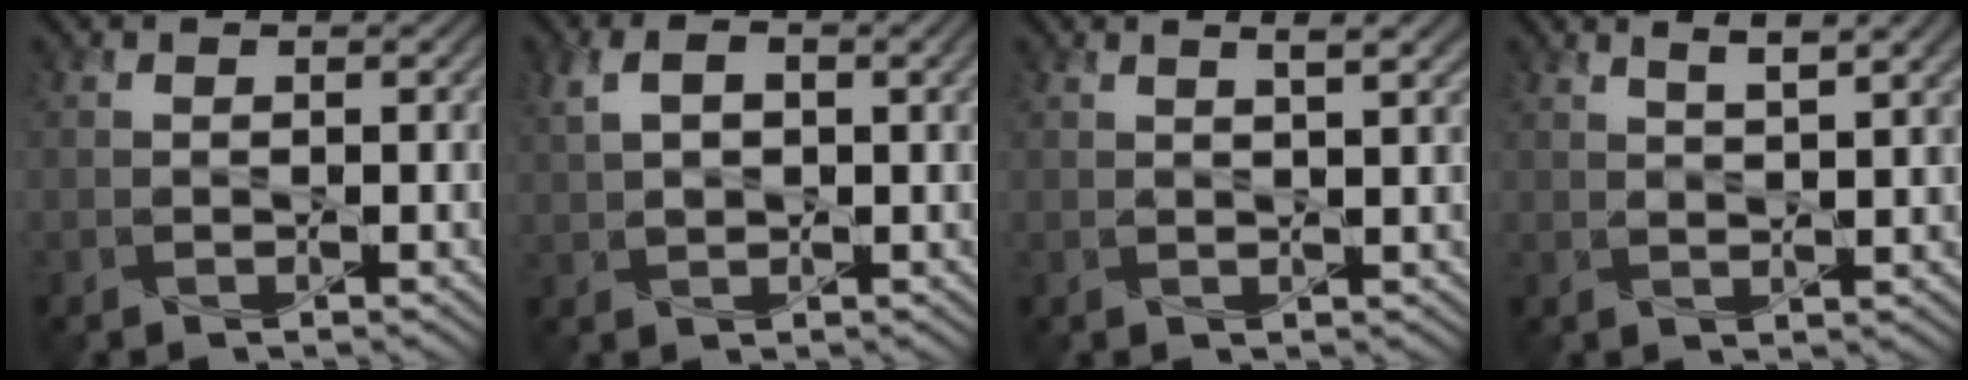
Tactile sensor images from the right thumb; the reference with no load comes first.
{"total": 5.9, "force": [1.9, 2.9, 4.8], "torque": [-0.101, 0.010, 0.034]}
{"total": 3.6, "force": [2.0, 0.8, 2.9], "torque": [-0.034, 0.006, 0.022]}
{"total": 5.5, "force": [3.3, 1.1, 4.3], "torque": [-0.065, 0.011, 0.047]}